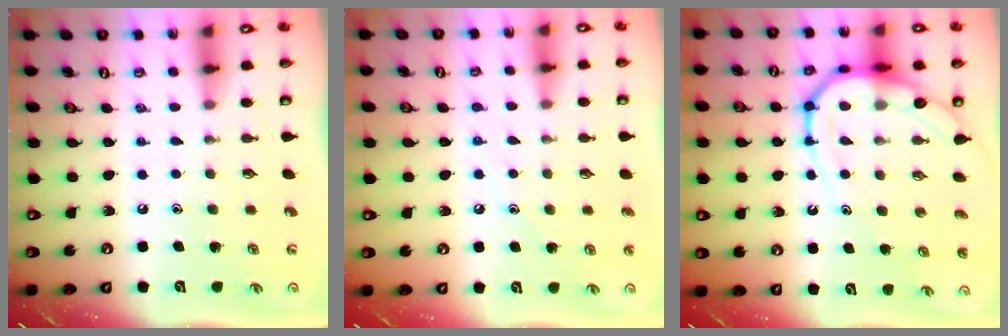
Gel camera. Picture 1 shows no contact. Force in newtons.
{"total": 6.5, "press": 6.4, "slide": 0.8}
{"total": 11.8, "press": 11.7, "slide": 1.1}